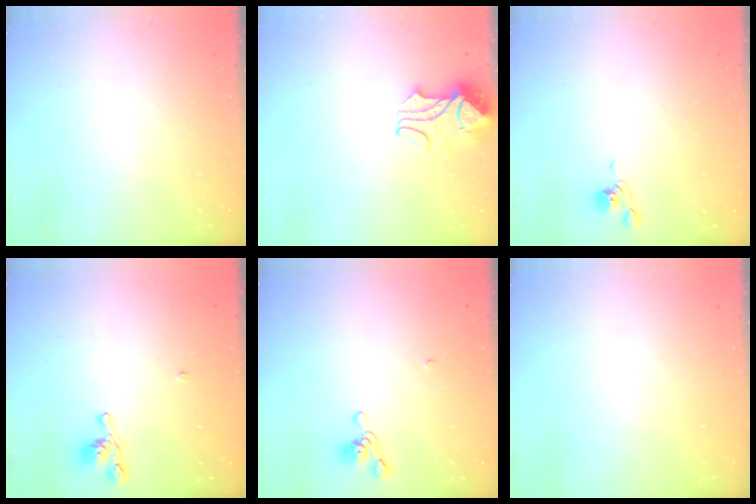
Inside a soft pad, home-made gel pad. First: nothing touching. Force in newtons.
{"total": 2.1, "press": 2.0, "slide": 0.8}
{"total": 5.4, "press": 5.4, "slide": 0.3}
{"total": 6.5, "press": 6.5, "slide": 0.2}
{"total": 5.8, "press": 5.8, "slide": 0.8}
{"total": 0.0}